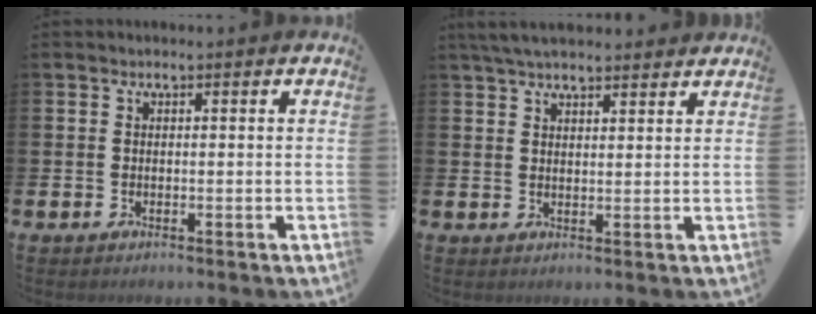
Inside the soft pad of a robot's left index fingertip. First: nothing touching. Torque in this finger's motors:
{"motor_torque": [1.05, -1.09, 0.62, 0.21]}